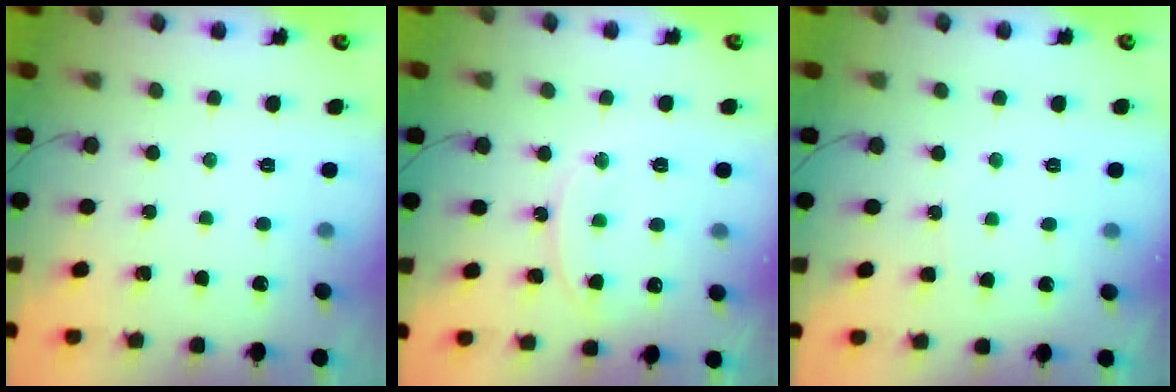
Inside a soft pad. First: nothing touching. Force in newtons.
{"total": 10.5, "press": 10.5, "slide": 0.5}
{"total": 4.4, "press": 4.4, "slide": 0.4}